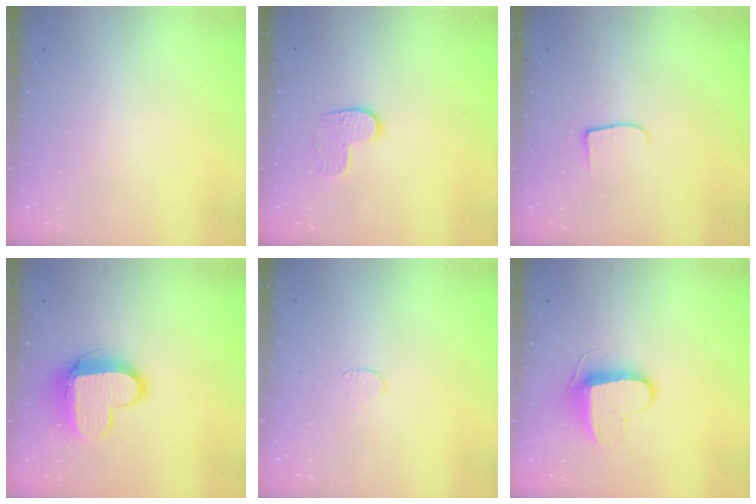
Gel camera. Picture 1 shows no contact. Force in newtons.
{"total": 6.1, "press": 6.1, "slide": 0.5}
{"total": 6.0, "press": 6.0, "slide": 0.6}
{"total": 11.4, "press": 11.4, "slide": 1.1}
{"total": 3.0, "press": 3.0, "slide": 0.3}
{"total": 9.0, "press": 8.9, "slide": 0.7}